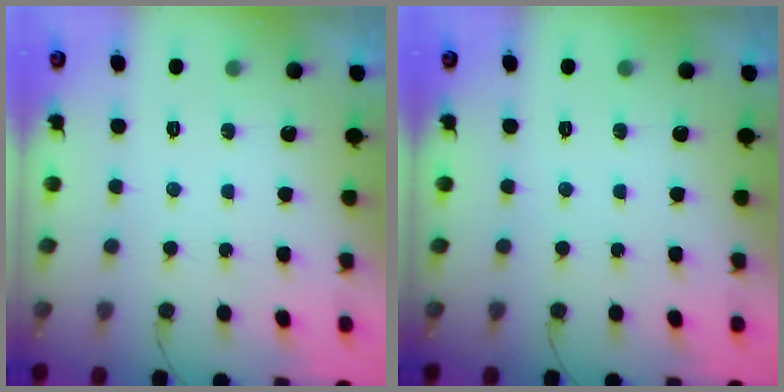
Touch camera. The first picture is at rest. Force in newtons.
{"total": 0.0}